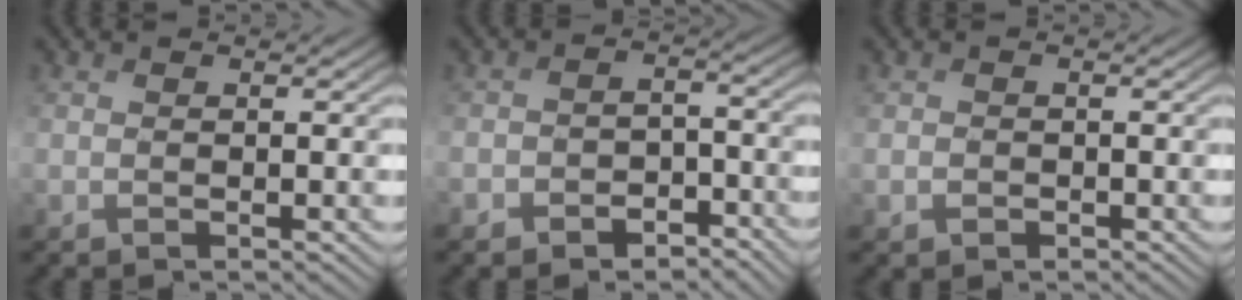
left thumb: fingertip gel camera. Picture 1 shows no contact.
{"total": 4.4, "force": [-3.1, 2.6, 1.9], "torque": [-0.027, -0.003, -0.057]}
{"total": 0.9, "force": [-0.4, 0.8, 0.2], "torque": [0.001, -0.003, -0.010]}